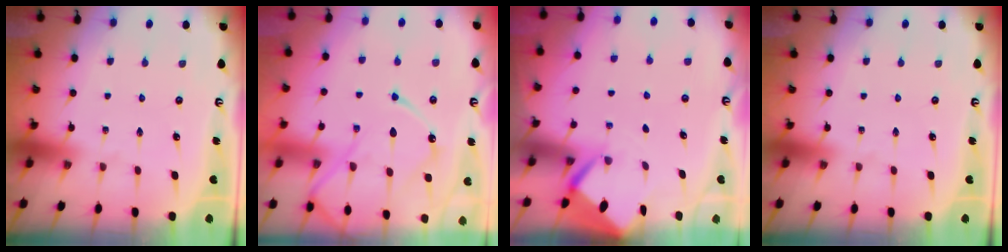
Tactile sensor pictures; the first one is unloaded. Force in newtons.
{"total": 14.0, "press": 14.0, "slide": 0.6}
{"total": 2.5, "press": 2.5, "slide": 0.3}
{"total": 0.0}